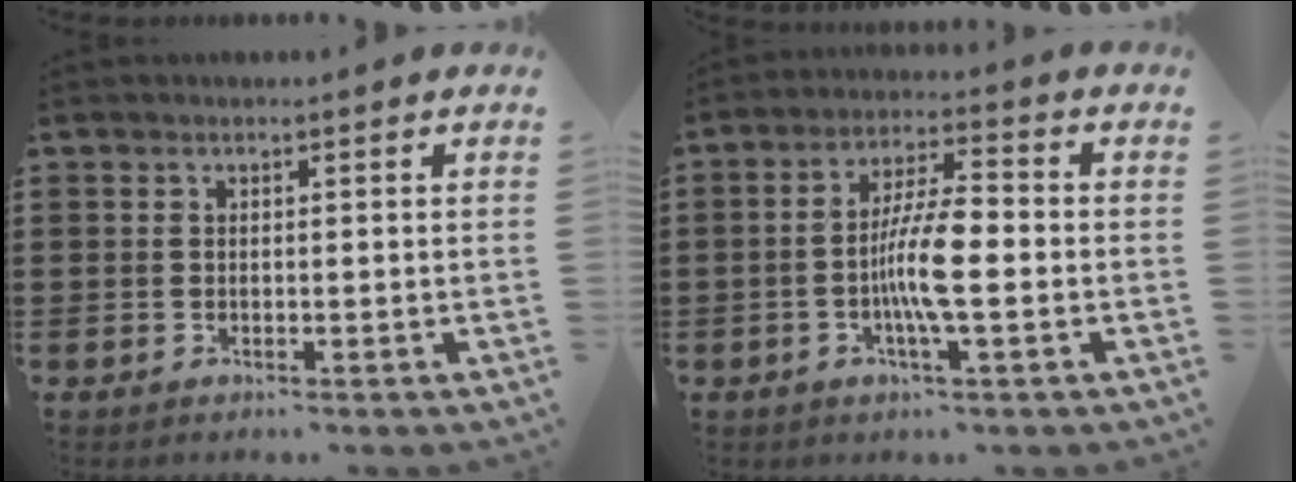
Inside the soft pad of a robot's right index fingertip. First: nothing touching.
{"total": 8.2, "force": [-1.5, 1.6, 7.9], "torque": [-0.156, -0.004, -0.034]}